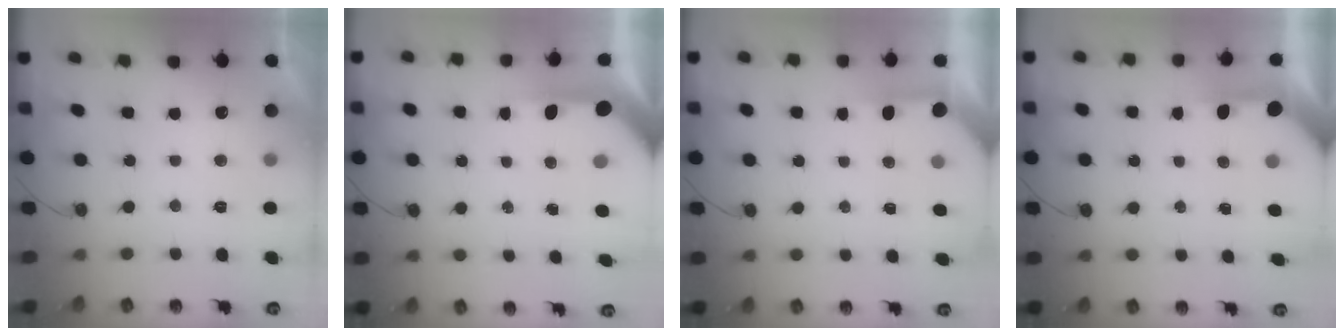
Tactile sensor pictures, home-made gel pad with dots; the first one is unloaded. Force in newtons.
{"total": 7.6, "press": 7.5, "slide": 0.6}
{"total": 3.6, "press": 3.6, "slide": 0.5}
{"total": 4.4, "press": 4.4, "slide": 0.5}